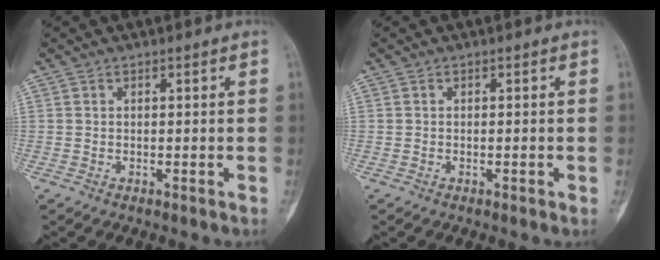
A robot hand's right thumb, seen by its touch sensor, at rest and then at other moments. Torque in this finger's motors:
{"motor_torque": [-0.54, 0.19, -0.28, 0.11, -0.04]}